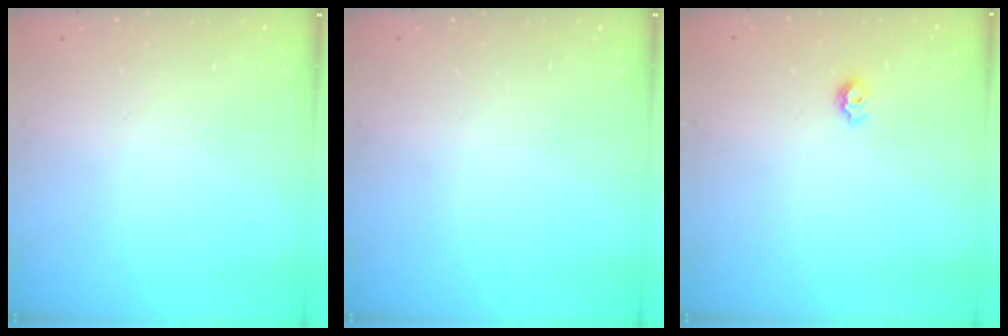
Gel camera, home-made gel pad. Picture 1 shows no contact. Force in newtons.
{"total": 0.0}
{"total": 5.7, "press": 5.7, "slide": 0.6}